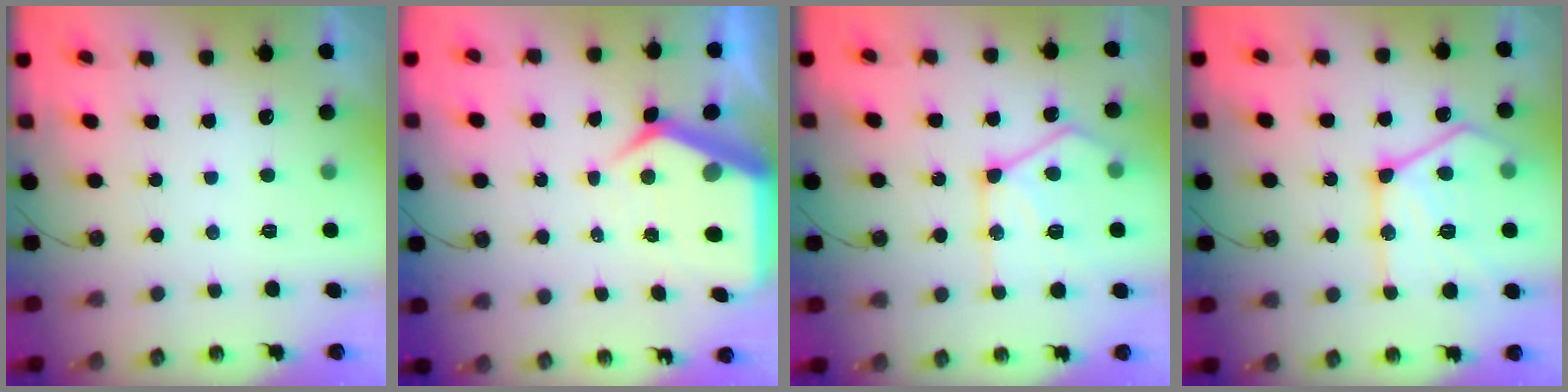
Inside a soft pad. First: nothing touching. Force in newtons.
{"total": 9.5, "press": 9.4, "slide": 0.9}
{"total": 15.7, "press": 15.6, "slide": 1.5}
{"total": 20.5, "press": 20.4, "slide": 2.0}